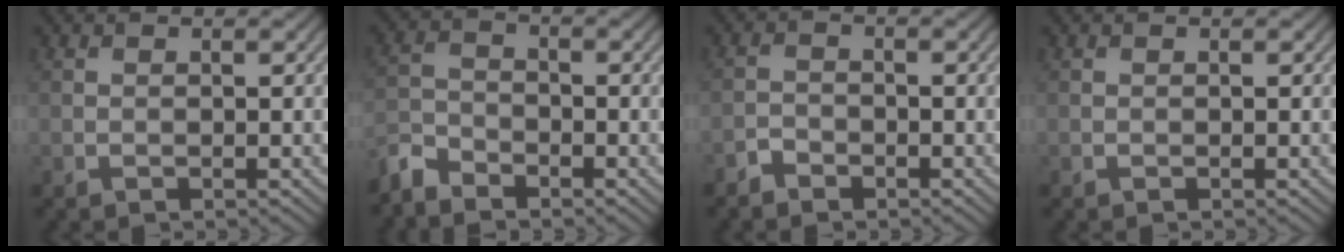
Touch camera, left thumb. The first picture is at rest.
{"total": 4.2, "force": [-3.8, 1.6, 1.1], "torque": [-0.027, -0.010, -0.092]}
{"total": 2.0, "force": [-1.7, 1.0, 0.5], "torque": [-0.007, 0.001, -0.039]}
{"total": 0.0}